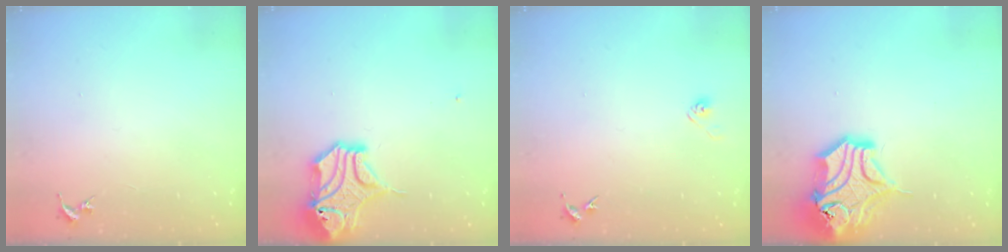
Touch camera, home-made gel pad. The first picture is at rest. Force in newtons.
{"total": 14.5, "press": 14.4, "slide": 2.2}
{"total": 2.9, "press": 2.8, "slide": 0.8}
{"total": 16.7, "press": 16.5, "slide": 2.5}